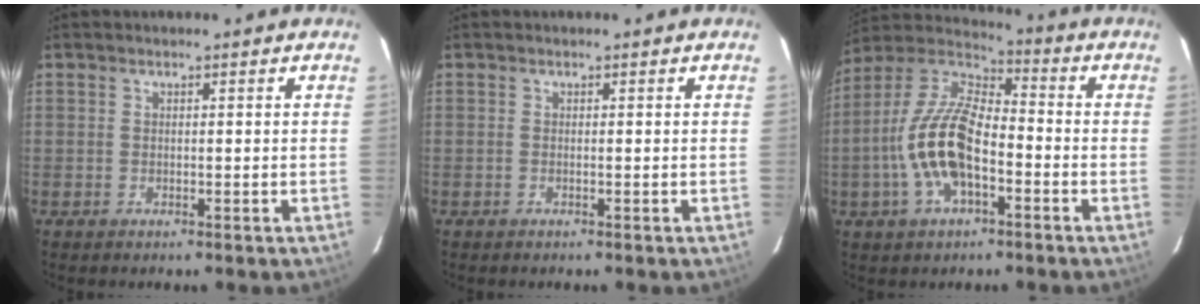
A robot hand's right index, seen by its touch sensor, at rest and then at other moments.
{"total": 0.0}
{"total": 15.3, "force": [-4.5, 7.0, 12.9], "torque": [-0.265, 0.005, -0.088]}